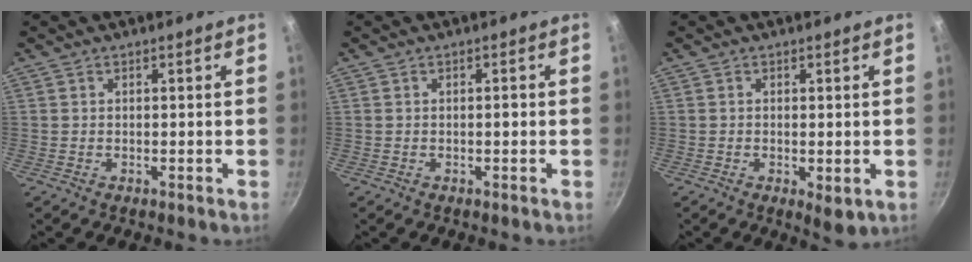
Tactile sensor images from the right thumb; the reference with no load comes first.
{"total": 0.9, "force": [-0.2, 0.4, 0.8], "torque": [-0.012, 0.005, -0.003]}
{"total": 3.5, "force": [-0.7, 1.5, 3.1], "torque": [-0.048, -0.014, -0.008]}